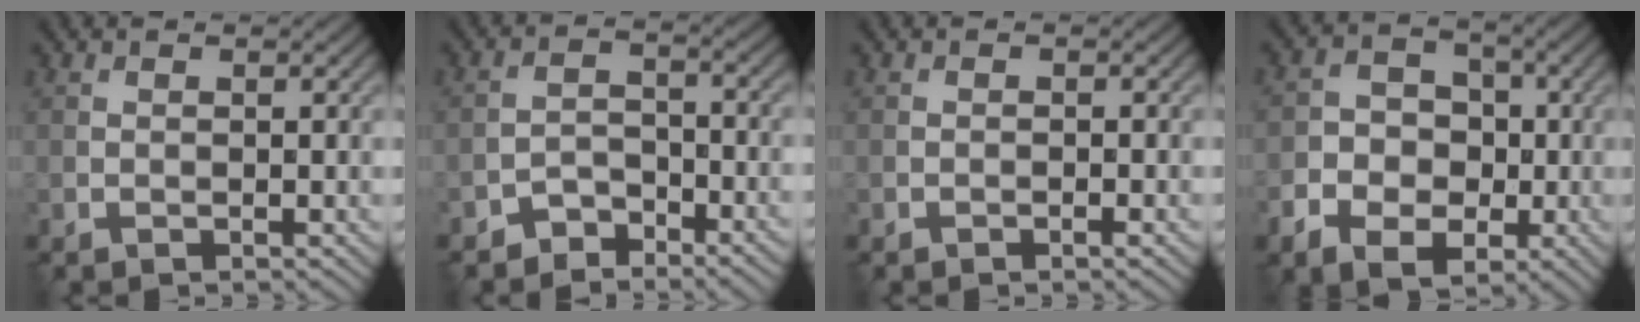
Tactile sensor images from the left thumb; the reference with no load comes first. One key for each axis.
{"total": 3.6, "fx": -3.0, "fy": 1.5, "fz": 1.1, "tx": -0.018, "ty": 0.008, "tz": -0.065}
{"total": 0.6, "fx": -0.4, "fy": 0.1, "fz": 0.4, "tx": -0.006, "ty": 0.001, "tz": -0.006}
{"total": 6.8, "fx": -2.3, "fy": 5.4, "fz": 3.5, "tx": -0.051, "ty": -0.009, "tz": -0.052}